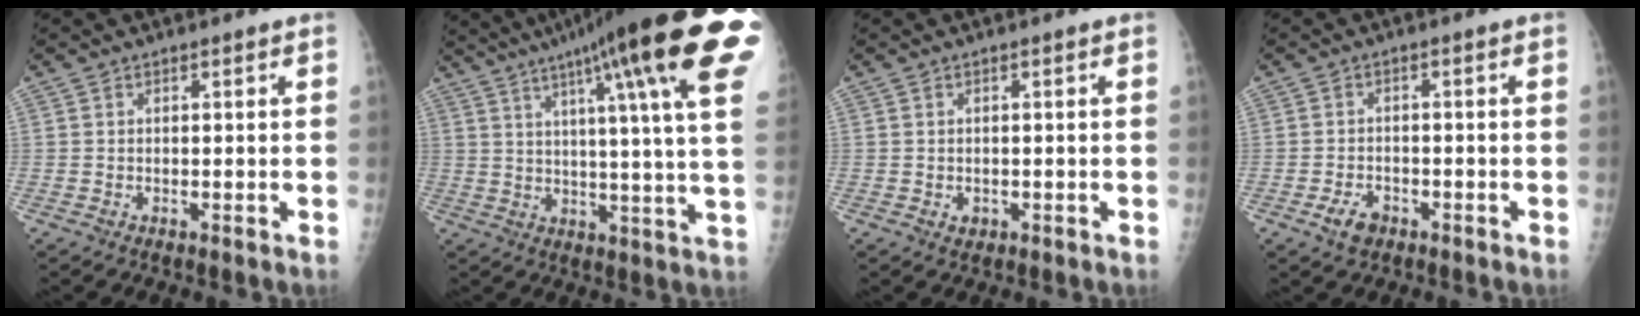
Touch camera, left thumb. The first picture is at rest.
{"total": 26.9, "force": [13.8, 2.9, 23.0], "torque": [-0.283, -0.018, 0.180]}
{"total": 1.3, "force": [-0.3, 1.0, 0.7], "torque": [-0.006, 0.004, 0.000]}
{"total": 3.6, "force": [-2.0, 2.1, 2.0], "torque": [-0.034, 0.014, -0.032]}